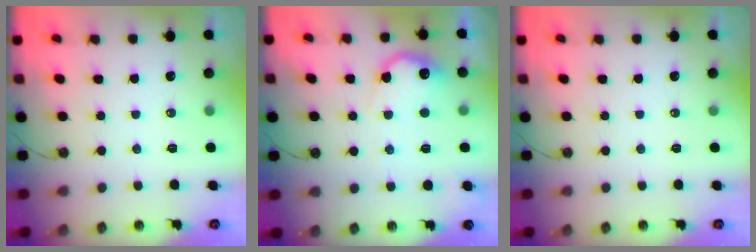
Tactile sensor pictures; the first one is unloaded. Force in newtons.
{"total": 12.5, "press": 12.5, "slide": 0.5}
{"total": 0.0}